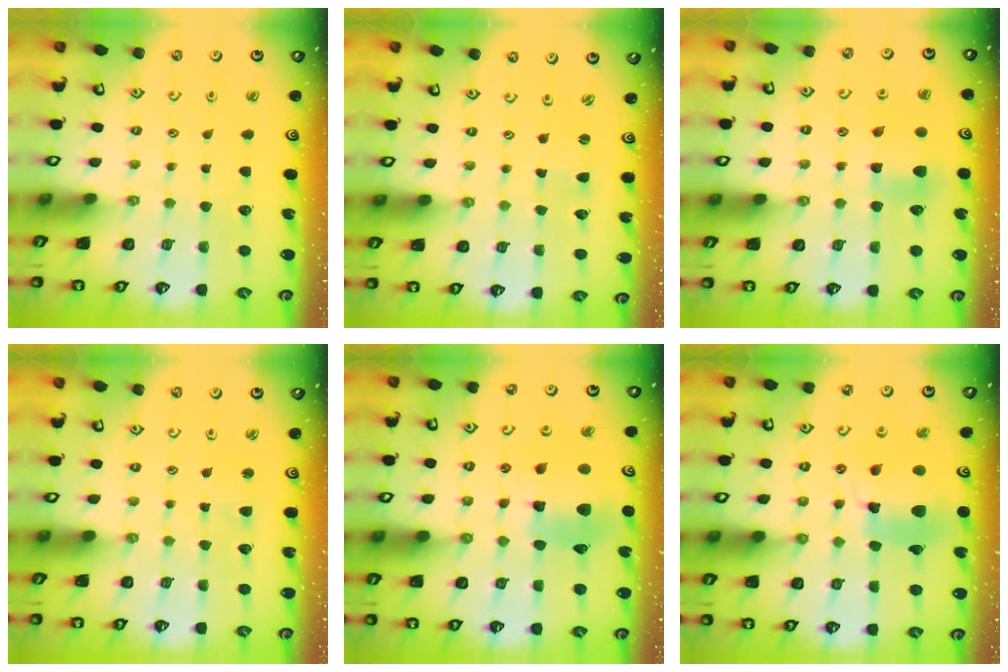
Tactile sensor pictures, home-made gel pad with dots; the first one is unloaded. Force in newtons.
{"total": 1.0, "press": 1.0, "slide": 0.2}
{"total": 6.4, "press": 6.4, "slide": 0.4}
{"total": 1.8, "press": 1.7, "slide": 0.3}
{"total": 13.3, "press": 13.2, "slide": 1.9}
{"total": 16.1, "press": 16.0, "slide": 1.8}